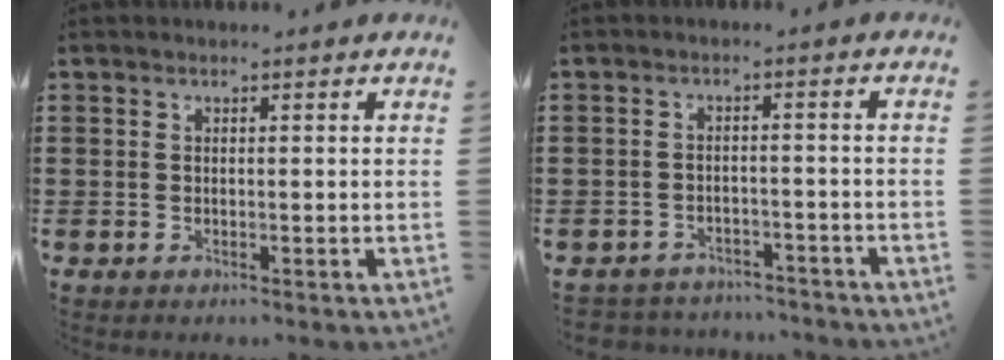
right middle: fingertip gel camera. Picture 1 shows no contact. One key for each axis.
{"total": 2.9, "fx": -2.8, "fy": 0.4, "fz": -0.5, "tx": -0.001, "ty": -0.001, "tz": -0.063}